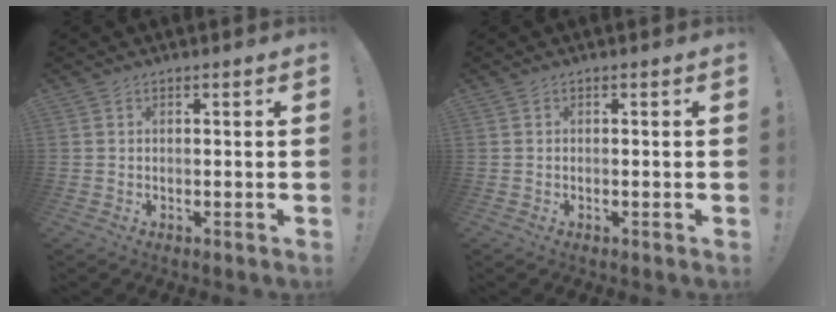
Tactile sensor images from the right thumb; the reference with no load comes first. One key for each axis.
{"total": 0.0}